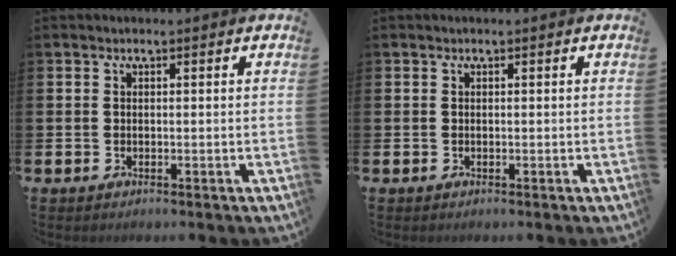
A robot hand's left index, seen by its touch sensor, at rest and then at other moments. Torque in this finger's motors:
{"motor_torque": [0.00, 0.00, 0.00, 0.00]}